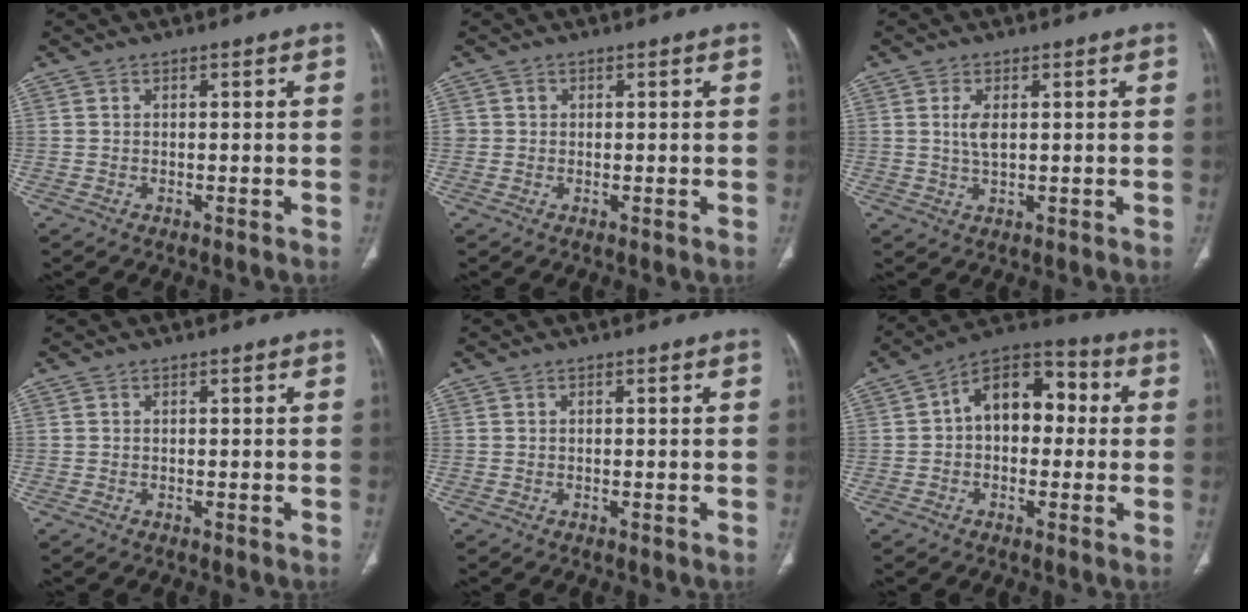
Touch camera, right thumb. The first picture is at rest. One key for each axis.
{"total": 1.1, "fx": 0.2, "fy": 1.1, "fz": 0.1, "tx": 0.008, "ty": 0.003, "tz": 0.002}
{"total": 3.5, "fx": 0.7, "fy": 1.6, "fz": 3.1, "tx": -0.066, "ty": -0.003, "tz": 0.018}
{"total": 0.0}
{"total": 0.0}
{"total": 12.8, "fx": 1.2, "fy": 8.4, "fz": 9.6, "tx": -0.108, "ty": 0.038, "tz": 0.004}